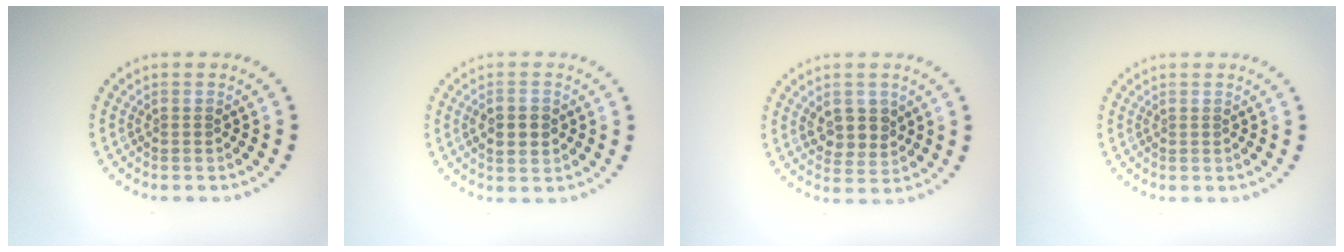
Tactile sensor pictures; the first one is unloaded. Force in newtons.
{"total": 3.2, "press": 3.2, "slide": 0.1}
{"total": 2.9, "press": 2.8, "slide": 0.9}
{"total": 0.0}